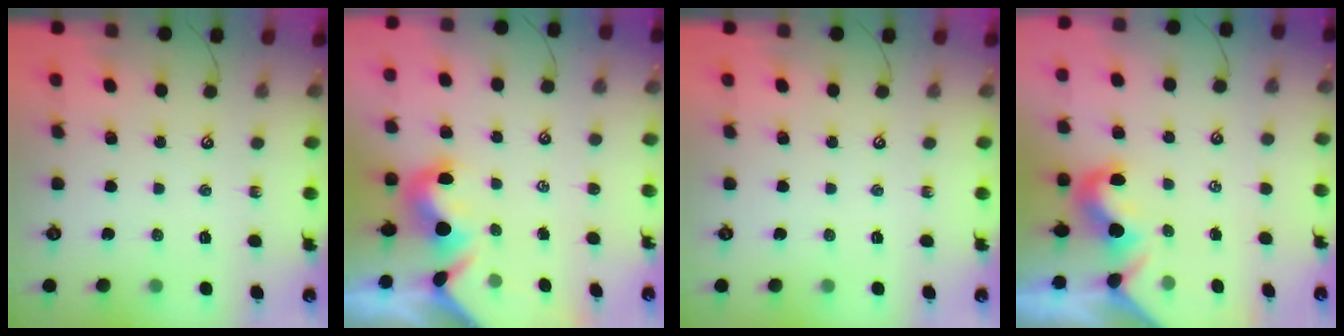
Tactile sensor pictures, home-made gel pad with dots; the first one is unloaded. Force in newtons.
{"total": 3.4, "press": 3.2, "slide": 0.9}
{"total": 0.0}
{"total": 1.9, "press": 1.8, "slide": 0.6}